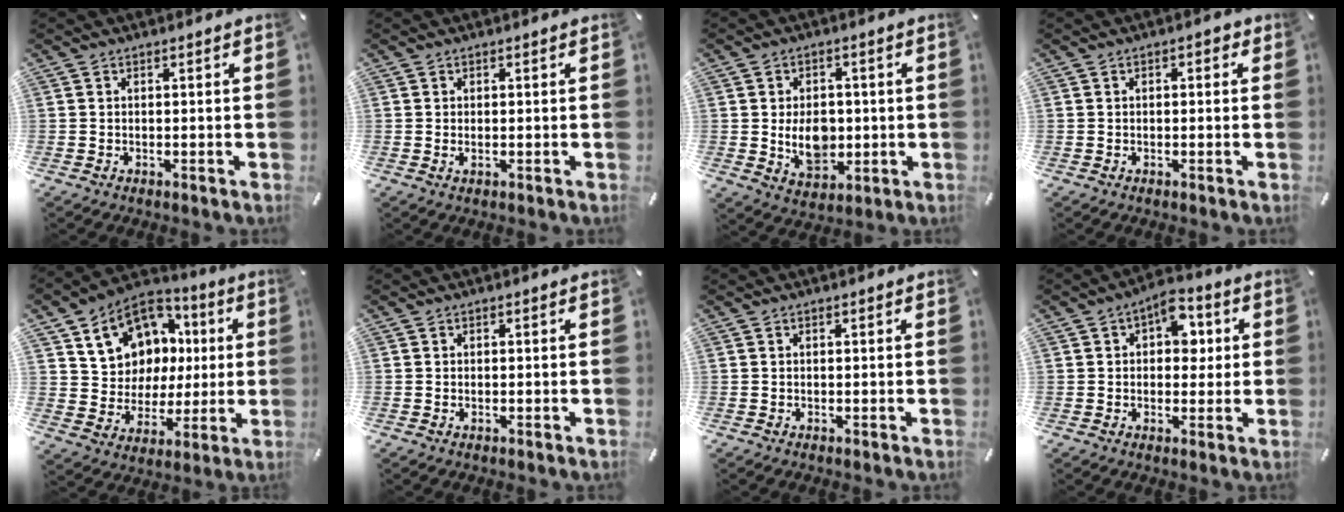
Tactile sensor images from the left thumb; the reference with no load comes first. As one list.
[{"total": 0.8, "force": [0.1, 0.2, 0.7], "torque": [-0.014, -0.001, 0.001]}, {"total": 8.7, "force": [-0.3, 6.5, 5.7], "torque": [-0.085, -0.008, -0.010]}, {"total": 1.2, "force": [-0.1, 0.7, 0.9], "torque": [-0.017, 0.005, -0.004]}, {"total": 12.7, "force": [4.7, 11.4, 3.3], "torque": [-0.063, -0.032, 0.098]}, {"total": 0.0}, {"total": 0.0}, {"total": 8.5, "force": [2.0, 5.6, 6.1], "torque": [-0.064, -0.002, 0.029]}]